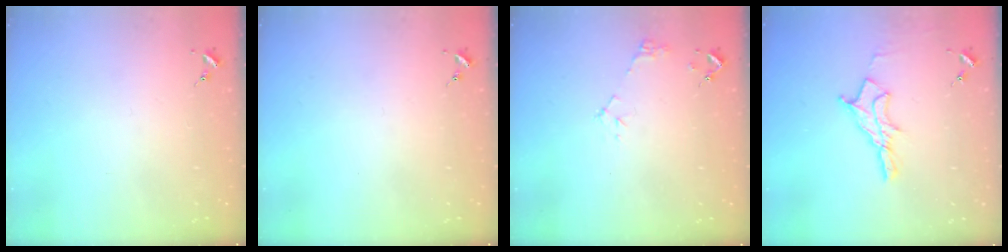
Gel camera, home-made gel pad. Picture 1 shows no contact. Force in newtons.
{"total": 0.0}
{"total": 6.4, "press": 6.4, "slide": 0.6}
{"total": 11.3, "press": 11.3, "slide": 0.9}